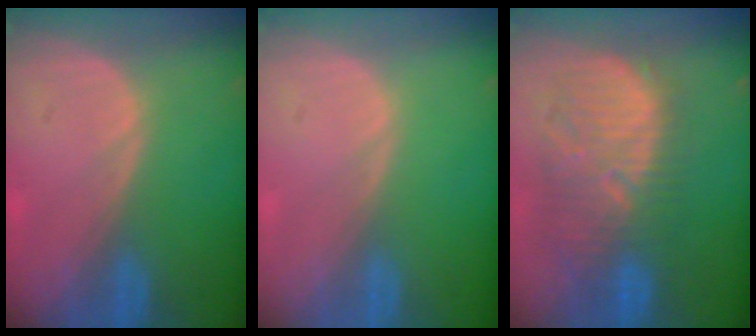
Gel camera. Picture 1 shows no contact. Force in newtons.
{"total": 0.0}
{"total": 11.0, "press": 10.6, "slide": 2.7}